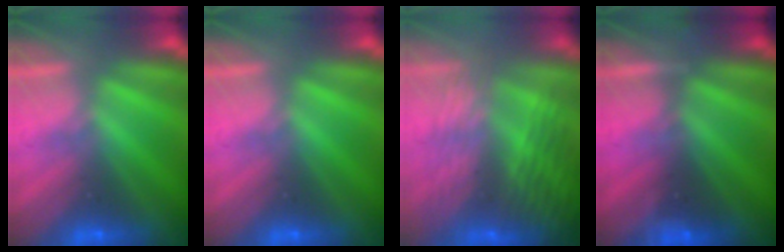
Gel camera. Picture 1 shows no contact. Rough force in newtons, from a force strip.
{"total": 0.0}
{"total": 7.0}
{"total": 3.5}